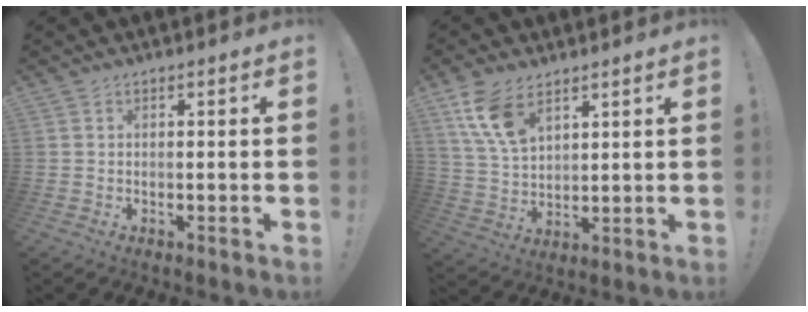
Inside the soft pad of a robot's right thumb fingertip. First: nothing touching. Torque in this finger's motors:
{"motor_torque": [0.15, 0.31, 0.84, 0.64, 0.15]}